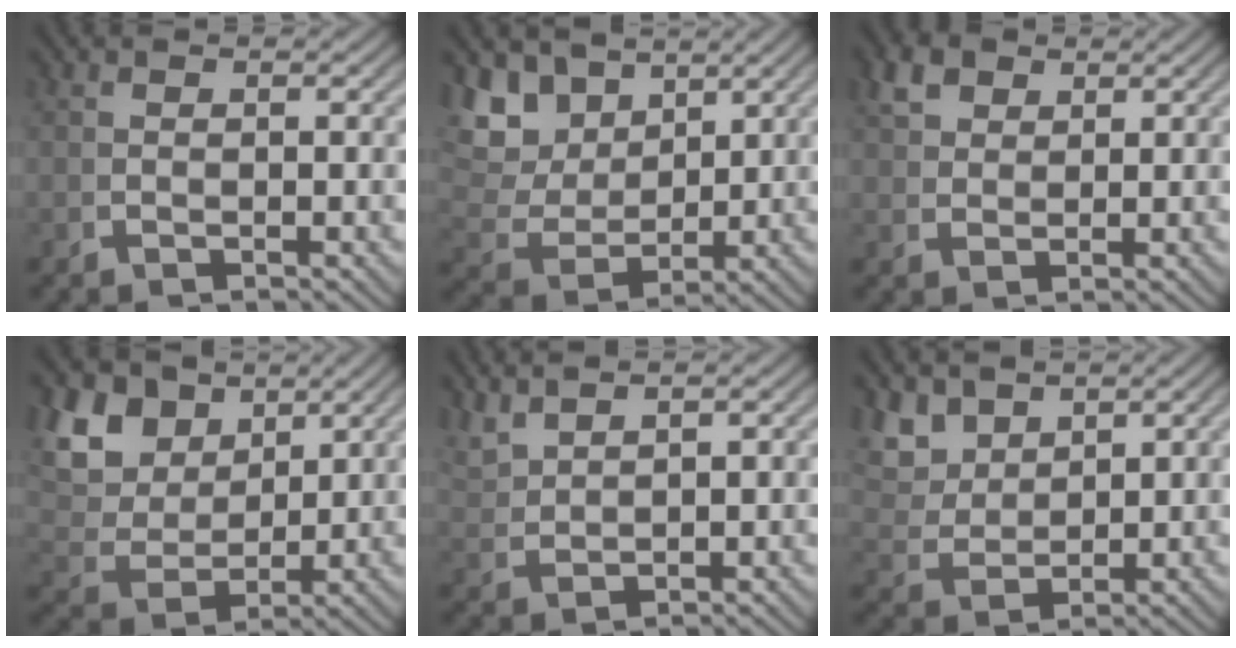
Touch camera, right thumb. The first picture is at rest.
{"total": 9.3, "force": [2.2, 7.2, 5.4], "torque": [-0.139, -0.017, 0.043]}
{"total": 3.5, "force": [2.7, 1.7, 1.4], "torque": [-0.023, 0.004, 0.054]}
{"total": 10.1, "force": [2.9, 7.6, 6.1], "torque": [-0.146, -0.013, 0.053]}
{"total": 2.9, "force": [2.6, 0.6, 1.1], "torque": [-0.026, 0.005, 0.063]}
{"total": 4.7, "force": [2.5, 3.0, 2.6], "torque": [-0.070, -0.014, 0.061]}